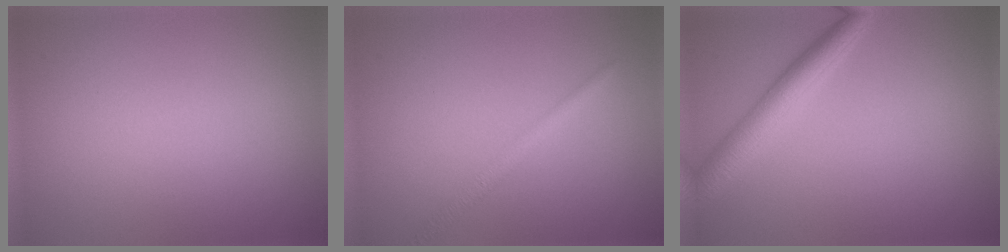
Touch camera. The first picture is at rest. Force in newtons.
{"total": 1.6, "press": 1.6, "slide": 0.1}
{"total": 3.3, "press": 3.3, "slide": 0.1}